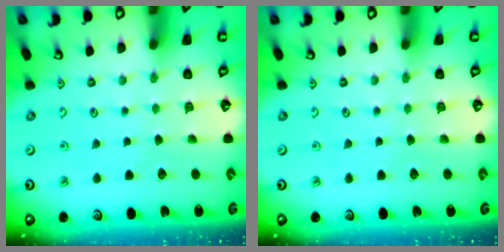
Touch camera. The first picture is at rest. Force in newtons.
{"total": 0.0}